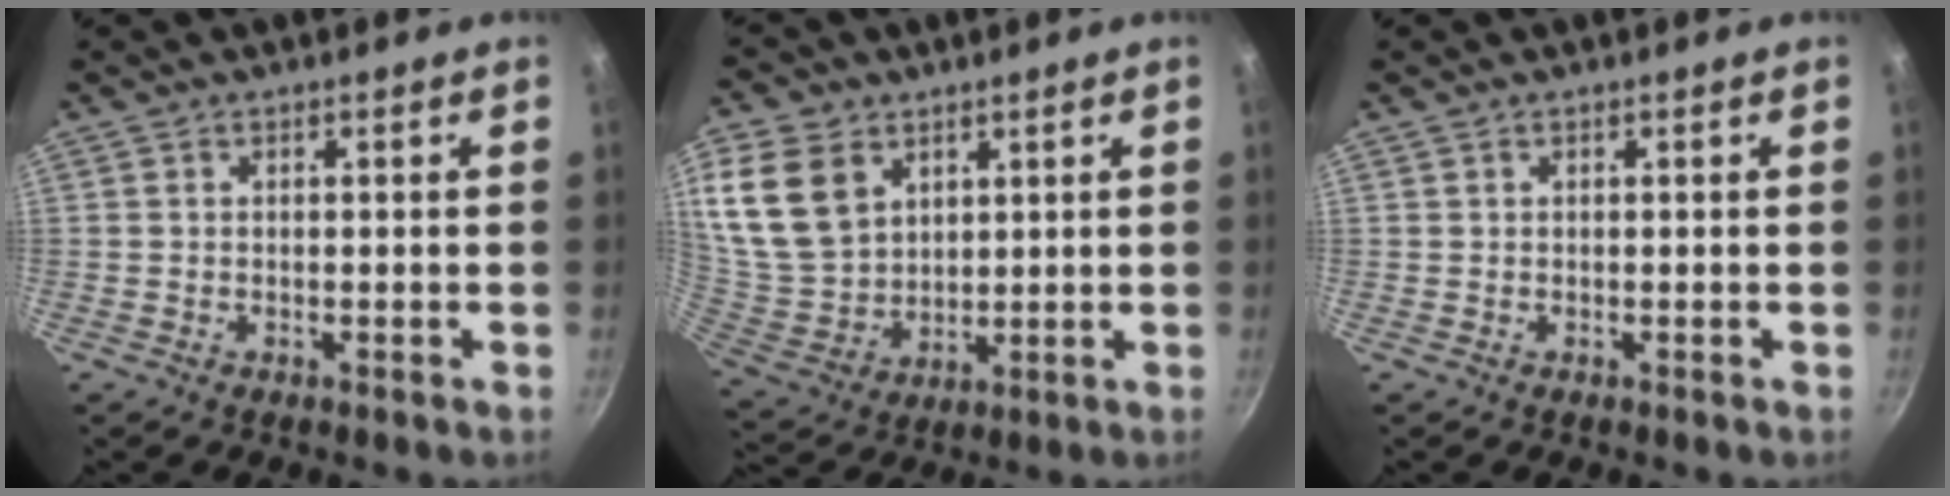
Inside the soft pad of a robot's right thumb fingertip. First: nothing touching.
{"total": 15.6, "force": [6.4, 11.4, 8.5], "torque": [-0.159, -0.023, 0.141]}
{"total": 0.0}